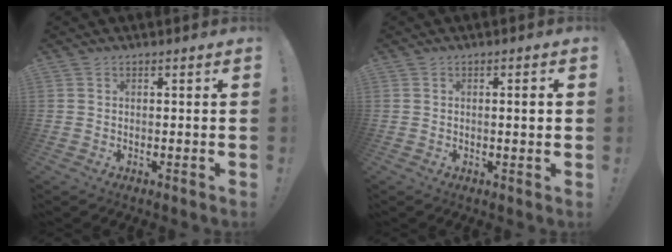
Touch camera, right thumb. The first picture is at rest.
{"total": 2.8, "force": [0.4, 0.1, 2.7], "torque": [-0.043, -0.002, 0.003]}